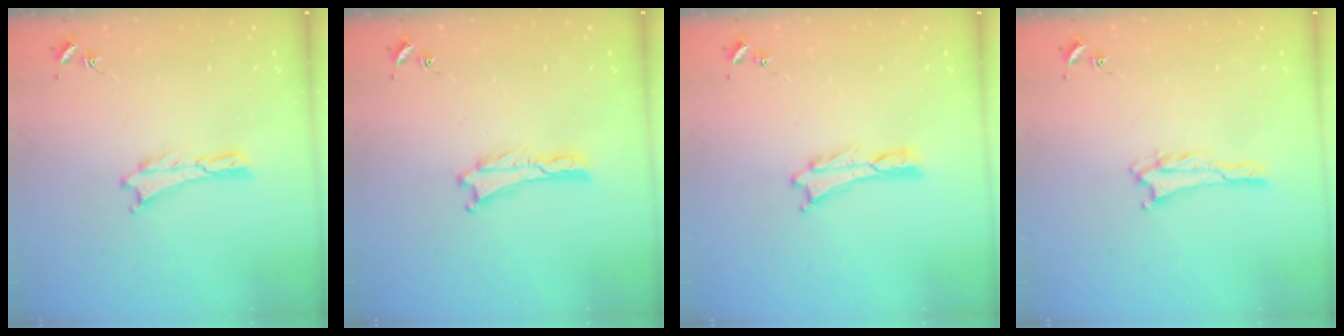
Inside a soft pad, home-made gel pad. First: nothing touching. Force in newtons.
{"total": 0.0}
{"total": 0.0}
{"total": 1.4, "press": 1.4, "slide": 0.2}